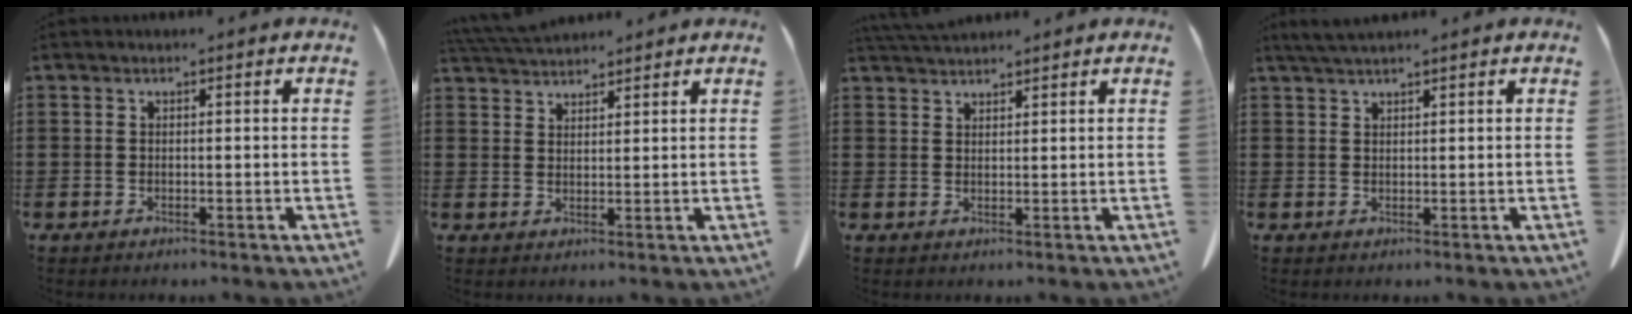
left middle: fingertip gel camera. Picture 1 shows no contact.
{"total": 4.0, "force": [3.8, 0.7, 1.2], "torque": [-0.034, -0.005, 0.073]}
{"total": 2.5, "force": [2.4, 0.4, 0.6], "torque": [-0.018, -0.001, 0.047]}
{"total": 2.2, "force": [1.8, 0.1, 1.3], "torque": [-0.028, 0.001, 0.033]}